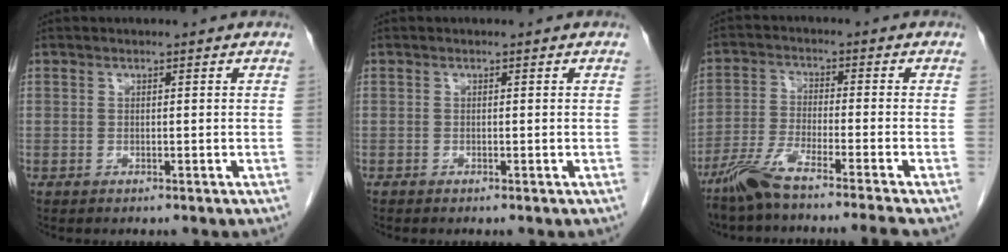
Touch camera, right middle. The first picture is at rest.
{"total": 0.0}
{"total": 9.5, "force": [-7.8, -1.5, 5.1], "torque": [-0.090, -0.022, -0.136]}